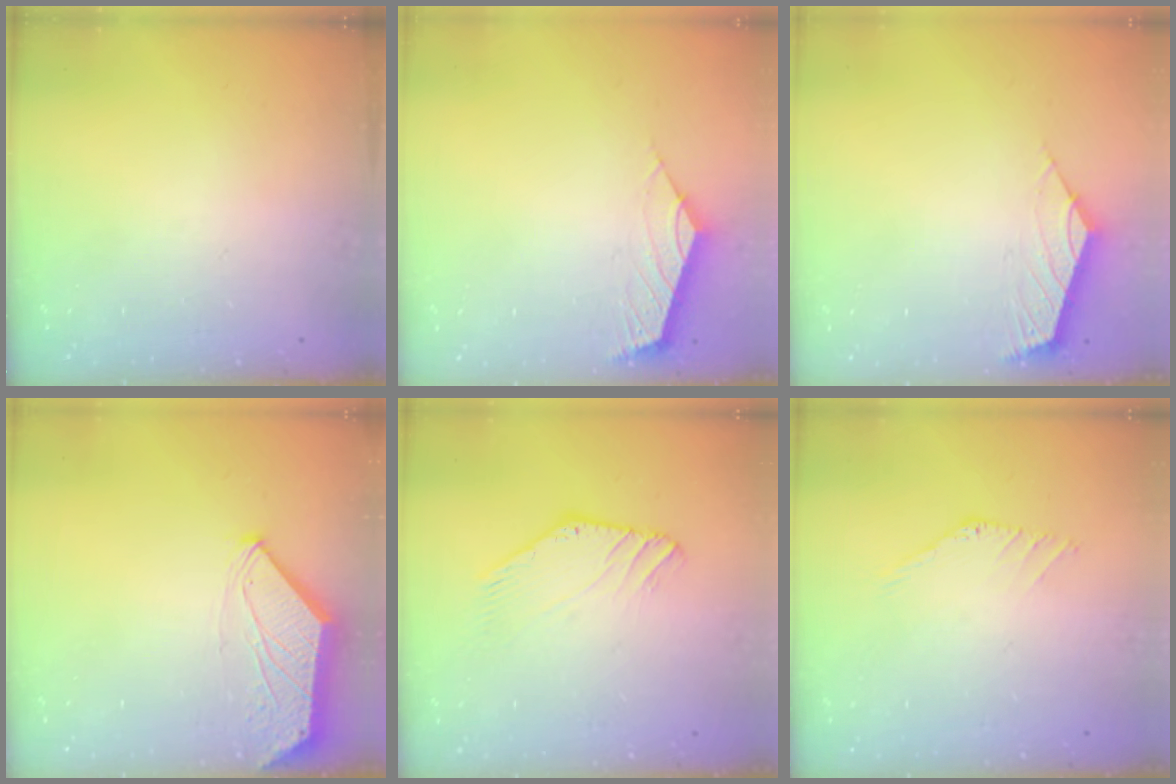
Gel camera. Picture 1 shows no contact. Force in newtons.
{"total": 2.6, "press": 2.5, "slide": 0.6}
{"total": 2.6, "press": 2.6, "slide": 0.7}
{"total": 0.5, "press": 0.4, "slide": 0.3}
{"total": 1.0, "press": 1.0, "slide": 0.0}
{"total": 1.2, "press": 1.2, "slide": 0.1}